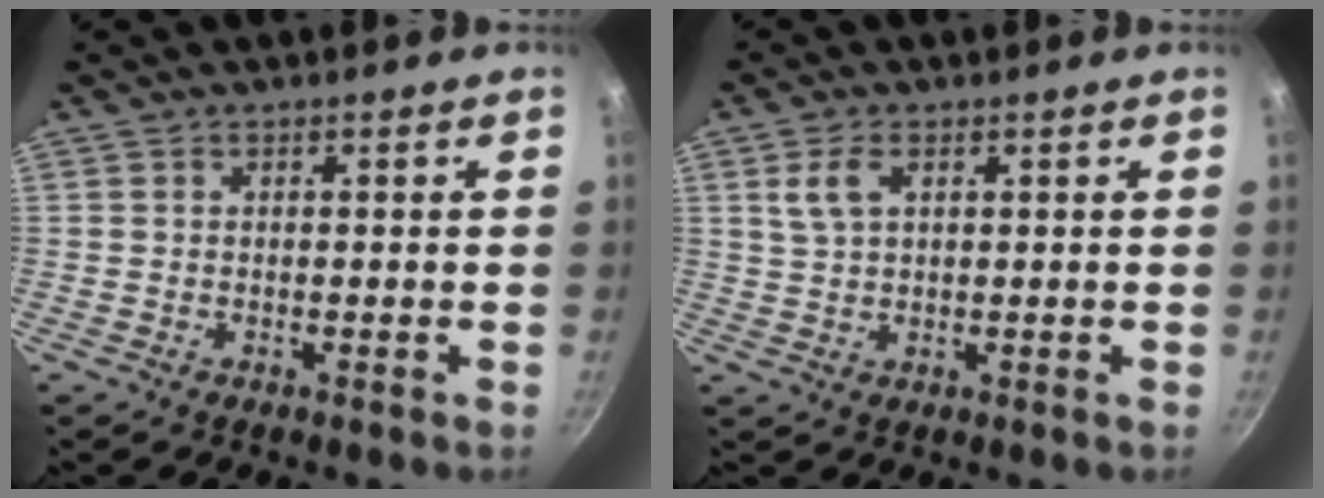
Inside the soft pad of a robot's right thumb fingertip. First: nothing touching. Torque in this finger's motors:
{"motor_torque": [0.20, 0.02, 0.58, 0.70, 0.04]}